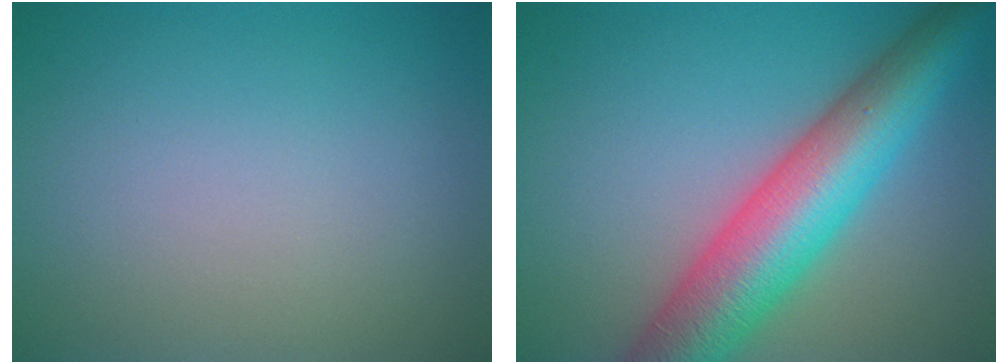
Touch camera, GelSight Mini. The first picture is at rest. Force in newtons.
{"total": 10.2, "press": 10.2, "slide": 0.2}